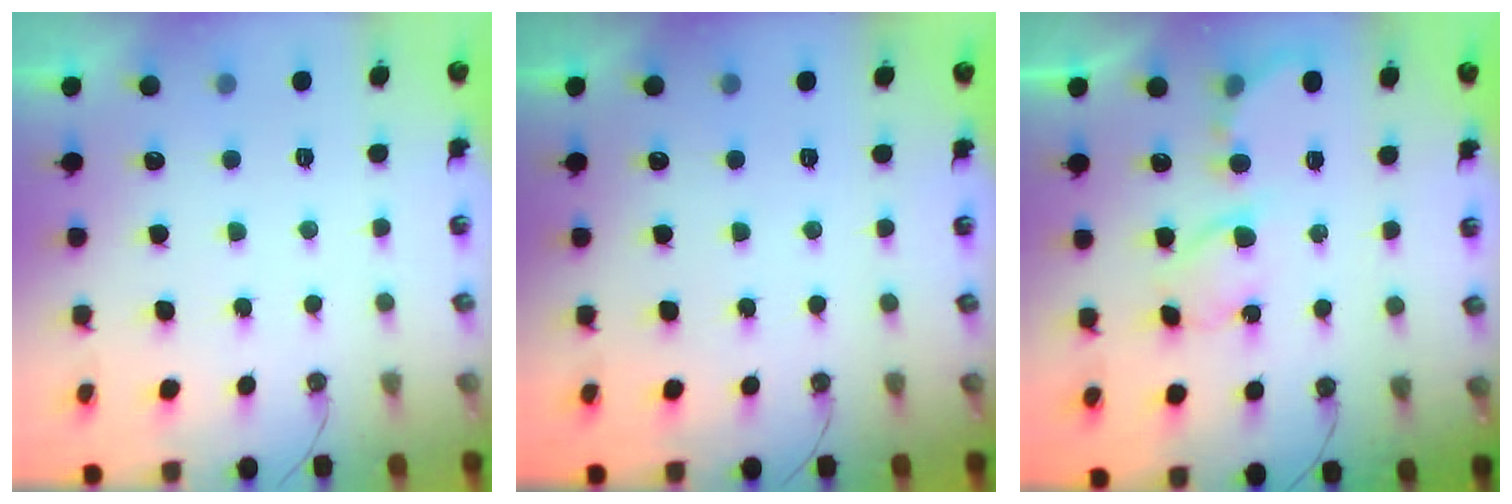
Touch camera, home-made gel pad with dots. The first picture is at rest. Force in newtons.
{"total": 0.0}
{"total": 5.8, "press": 5.8, "slide": 0.6}